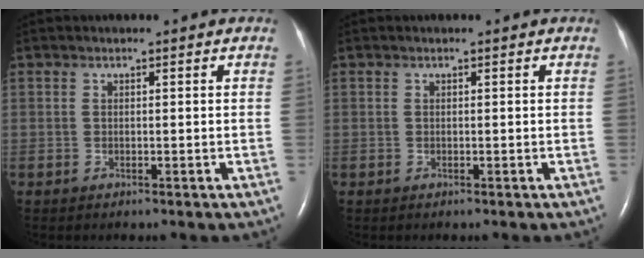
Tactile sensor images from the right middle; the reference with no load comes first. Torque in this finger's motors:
{"motor_torque": [0.09, -0.27, 0.00, 0.00]}